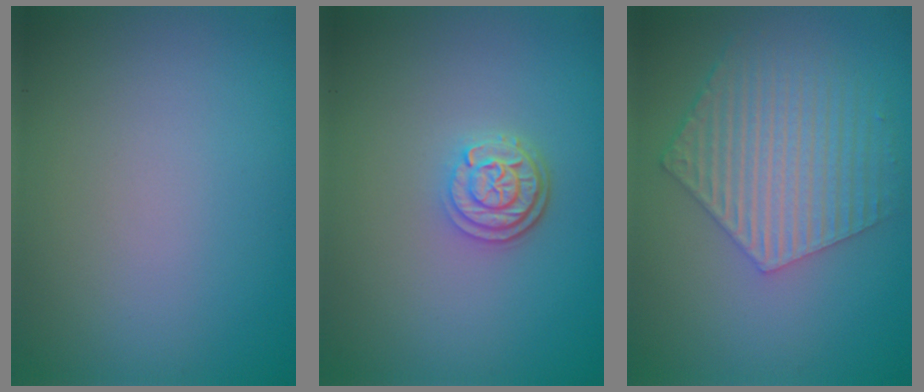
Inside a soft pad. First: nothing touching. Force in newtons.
{"total": 2.9, "press": 2.4, "slide": 1.7}
{"total": 6.0, "press": 4.5, "slide": 4.0}